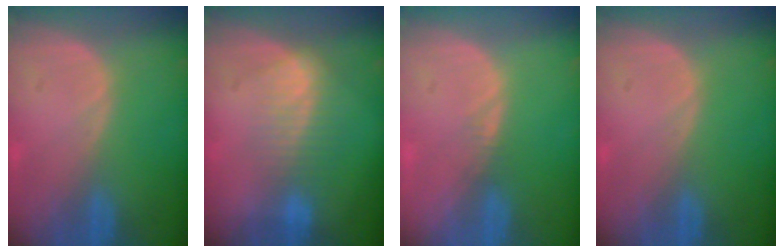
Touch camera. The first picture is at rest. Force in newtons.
{"total": 7.1, "press": 6.1, "slide": 3.7}
{"total": 0.8, "press": 0.8, "slide": 0.1}
{"total": 0.0}